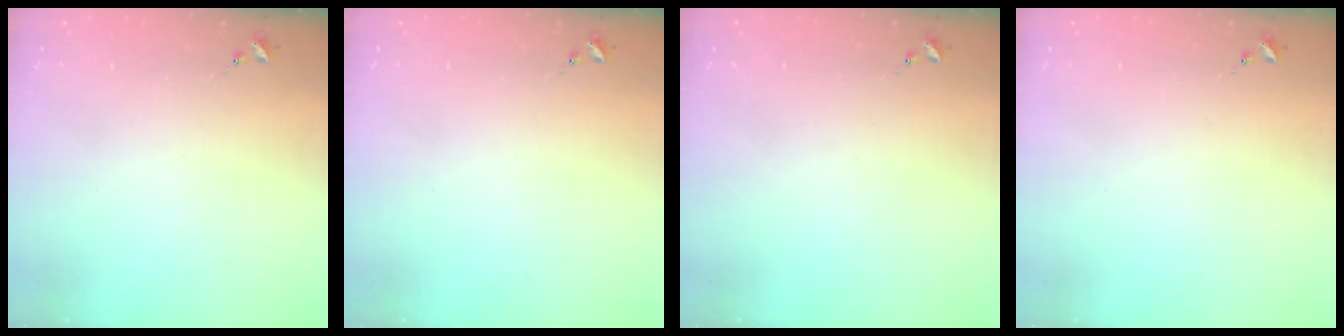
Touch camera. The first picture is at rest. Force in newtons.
{"total": 0.0}
{"total": 0.0}
{"total": 0.0}